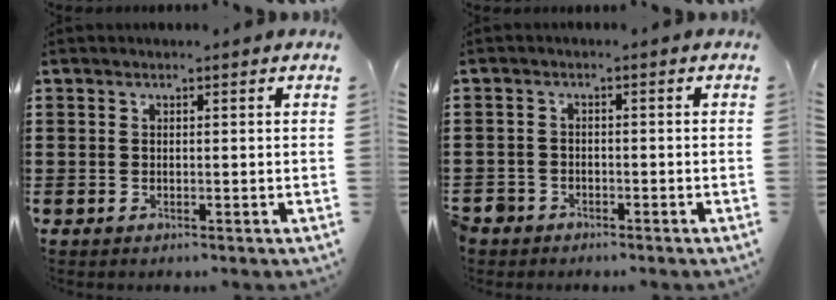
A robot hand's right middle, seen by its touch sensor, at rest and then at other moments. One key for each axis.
{"total": 2.3, "fx": -2.1, "fy": 1.0, "fz": -0.1, "tx": -0.012, "ty": -0.006, "tz": -0.048}